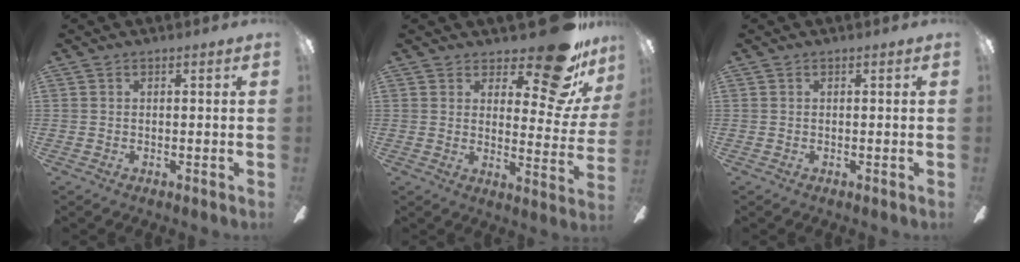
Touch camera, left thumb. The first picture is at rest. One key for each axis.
{"total": 16.7, "fx": 11.4, "fy": 6.1, "fz": 10.5, "tx": -0.149, "ty": -0.075, "tz": 0.191}
{"total": 0.0}